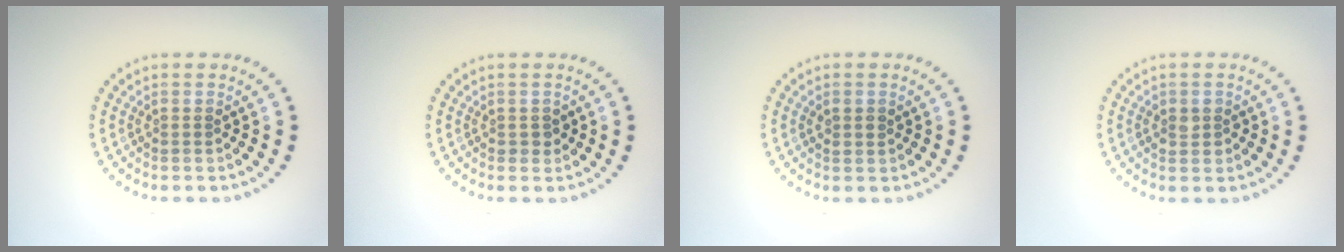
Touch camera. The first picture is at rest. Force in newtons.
{"total": 0.9, "press": 0.8, "slide": 0.3}
{"total": 1.0, "press": 0.9, "slide": 0.3}
{"total": 1.4, "press": 1.4, "slide": 0.2}